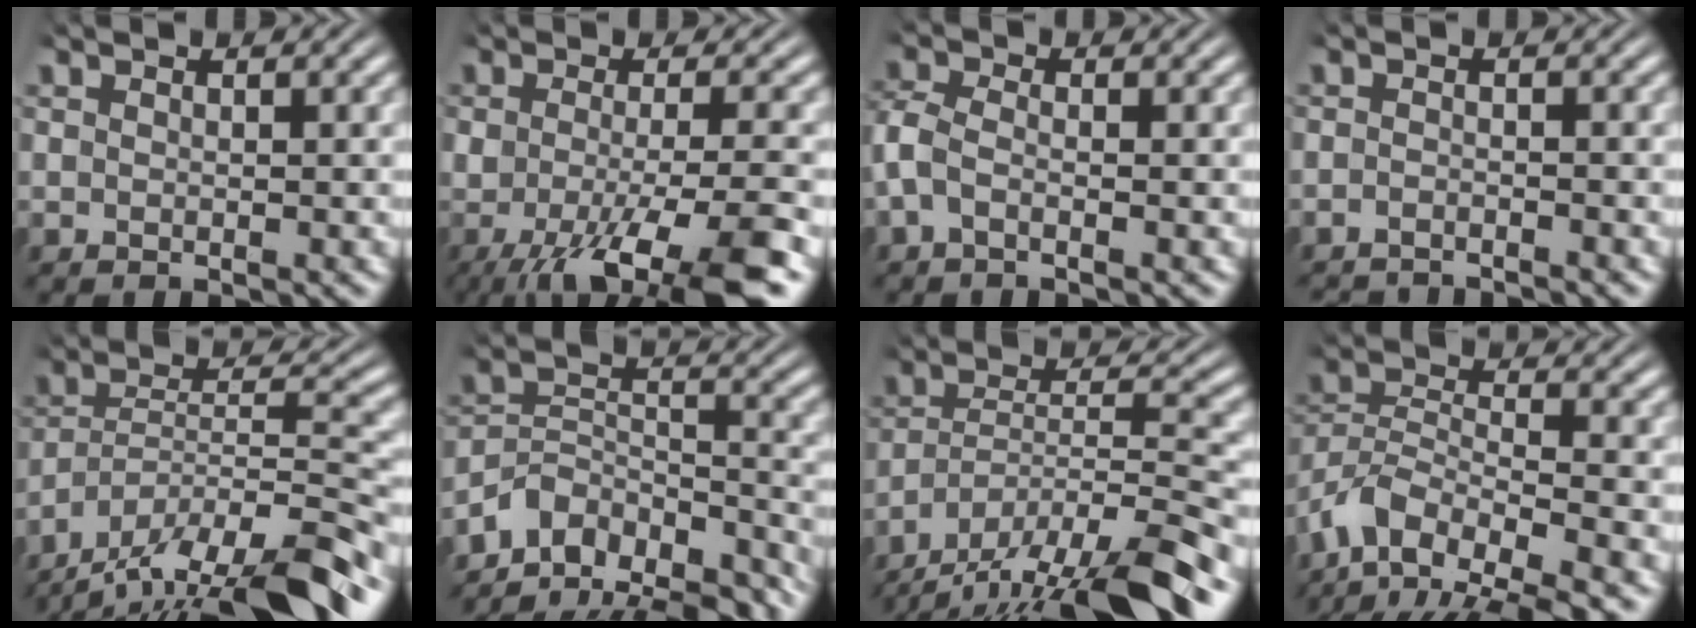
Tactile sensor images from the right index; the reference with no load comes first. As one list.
[{"total": 9.3, "force": [-3.9, 4.2, 7.4], "torque": [-0.132, -0.038, -0.043]}, {"total": 3.2, "force": [-0.9, 2.3, 2.1], "torque": [-0.065, -0.011, -0.015]}, {"total": 3.1, "force": [-3.1, 0.1, 0.0], "torque": [-0.003, -0.016, -0.047]}, {"total": 10.6, "force": [-5.7, 5.9, 6.7], "torque": [-0.115, -0.017, -0.095]}, {"total": 14.2, "force": [-9.6, 8.9, 5.5], "torque": [-0.096, -0.053, -0.151]}, {"total": 9.2, "force": [-4.8, 4.7, 6.3], "torque": [-0.099, -0.013, -0.080]}, {"total": 8.8, "force": [-3.5, 6.2, 5.2], "torque": [-0.121, -0.042, -0.045]}]